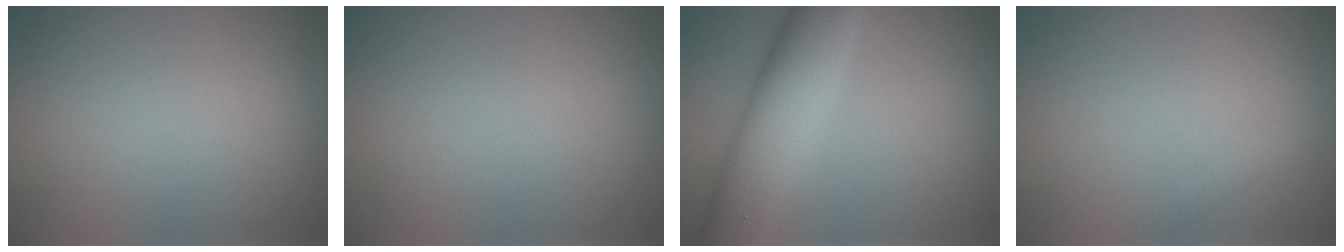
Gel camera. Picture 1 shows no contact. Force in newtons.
{"total": 0.0}
{"total": 8.7, "press": 8.7, "slide": 0.1}
{"total": 1.0, "press": 1.0, "slide": 0.0}